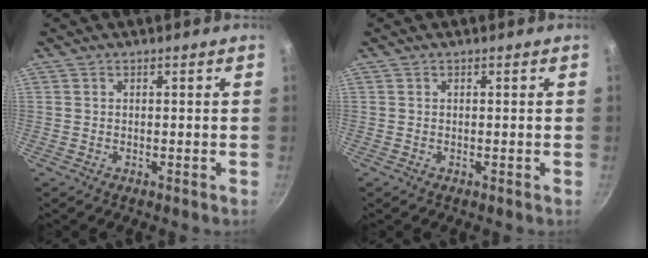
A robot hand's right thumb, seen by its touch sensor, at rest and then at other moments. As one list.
[{"total": 0.0}]